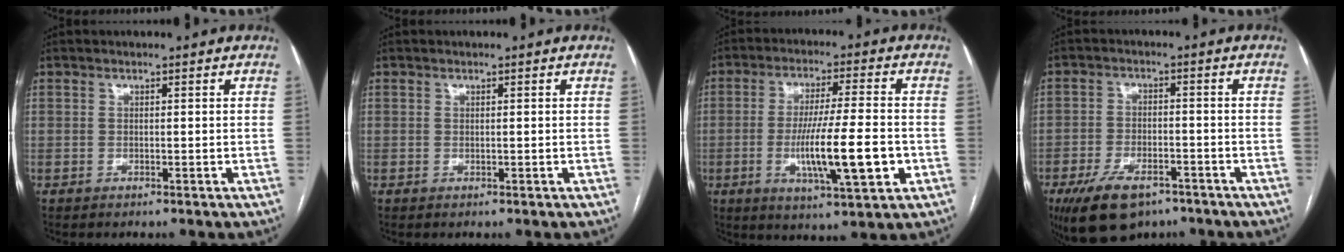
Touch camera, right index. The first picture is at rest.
{"total": 0.0}
{"total": 12.4, "force": [-3.0, 1.0, 12.0], "torque": [-0.209, -0.013, -0.048]}
{"total": 10.1, "force": [-6.8, 4.7, 5.8], "torque": [-0.107, -0.005, -0.109]}